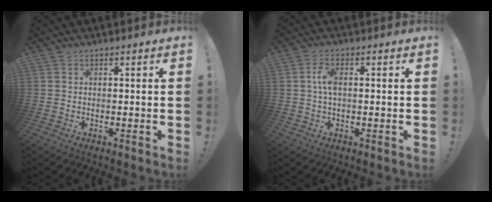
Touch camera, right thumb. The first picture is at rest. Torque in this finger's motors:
{"motor_torque": [0.02, 0.14, 0.61, -0.18, 0.05]}